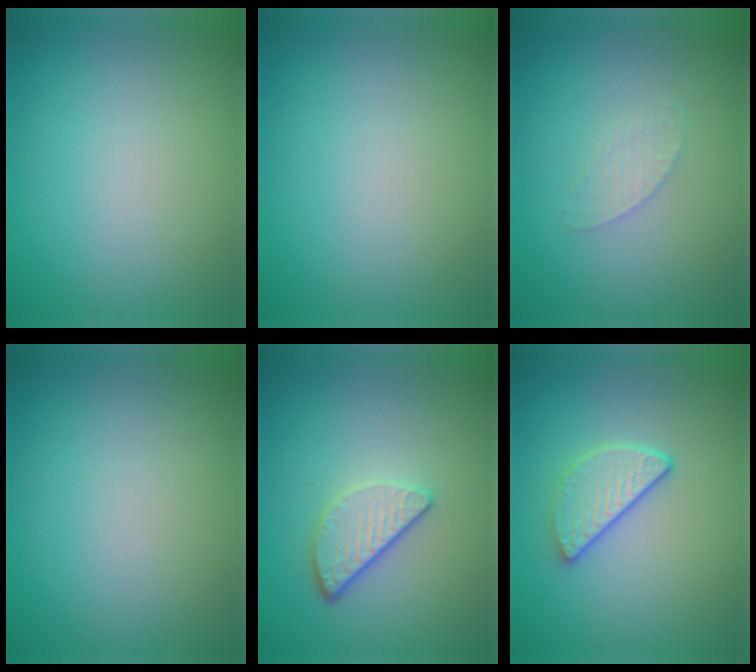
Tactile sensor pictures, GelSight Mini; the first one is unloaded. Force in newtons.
{"total": 0.0}
{"total": 1.4, "press": 1.4, "slide": 0.1}
{"total": 0.0}
{"total": 3.1, "press": 2.5, "slide": 1.8}
{"total": 3.4, "press": 2.7, "slide": 2.0}